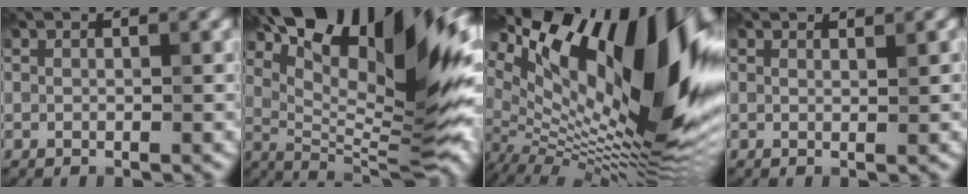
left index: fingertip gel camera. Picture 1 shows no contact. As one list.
[{"total": 17.1, "force": [8.1, 5.8, 13.9], "torque": [-0.215, 0.024, 0.134]}, {"total": 19.9, "force": [6.3, 7.5, 17.3], "torque": [-0.285, 0.046, 0.103]}, {"total": 0.7, "force": [0.7, -0.2, 0.1], "torque": [-0.002, 0.003, 0.012]}]